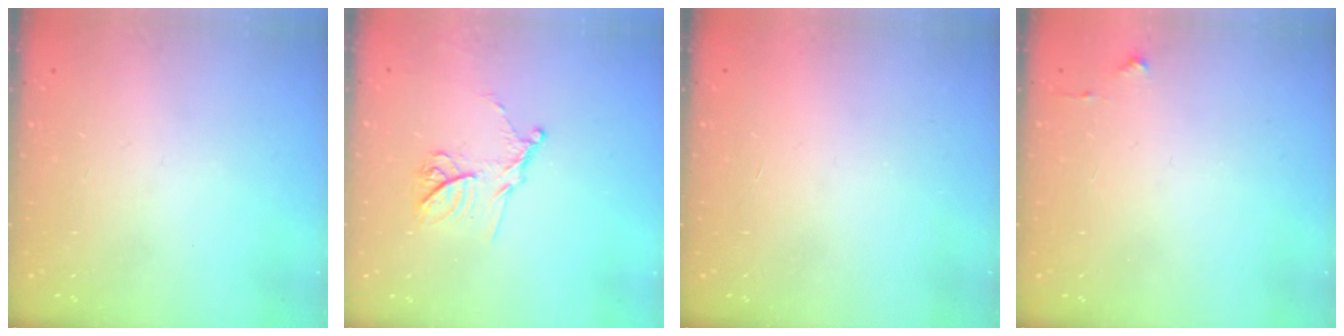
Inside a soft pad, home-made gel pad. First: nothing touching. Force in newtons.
{"total": 12.6, "press": 12.5, "slide": 0.9}
{"total": 1.5, "press": 1.5, "slide": 0.1}
{"total": 2.7, "press": 2.6, "slide": 0.4}